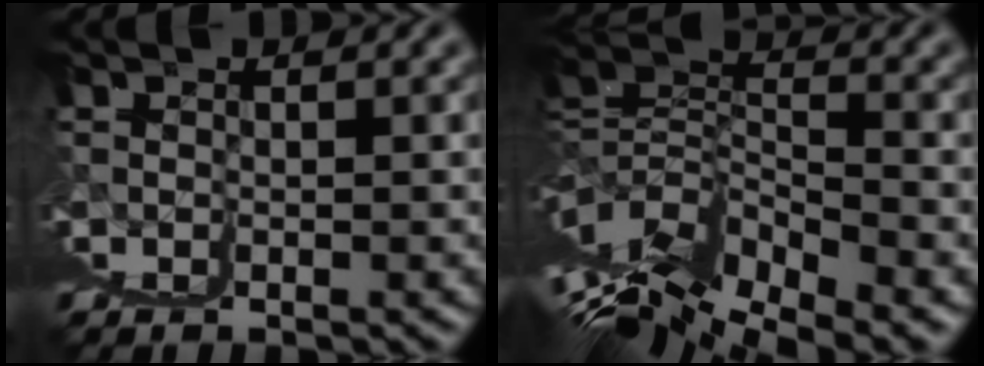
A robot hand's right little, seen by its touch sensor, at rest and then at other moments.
{"total": 7.3, "force": [1.4, 0.2, 7.2], "torque": [-0.086, 0.020, 0.027]}